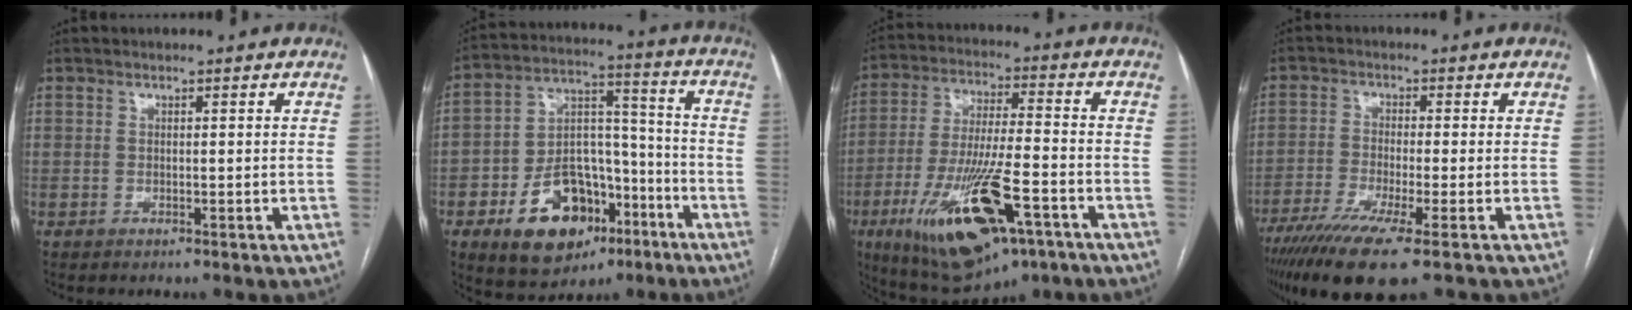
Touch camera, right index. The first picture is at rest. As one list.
[{"total": 17.1, "force": [-8.4, 10.2, 10.9], "torque": [-0.181, 0.026, -0.126]}, {"total": 19.4, "force": [-9.0, 5.0, 16.4], "torque": [-0.318, -0.028, -0.144]}, {"total": 10.9, "force": [-7.0, 0.4, 8.3], "torque": [-0.145, -0.028, -0.120]}]